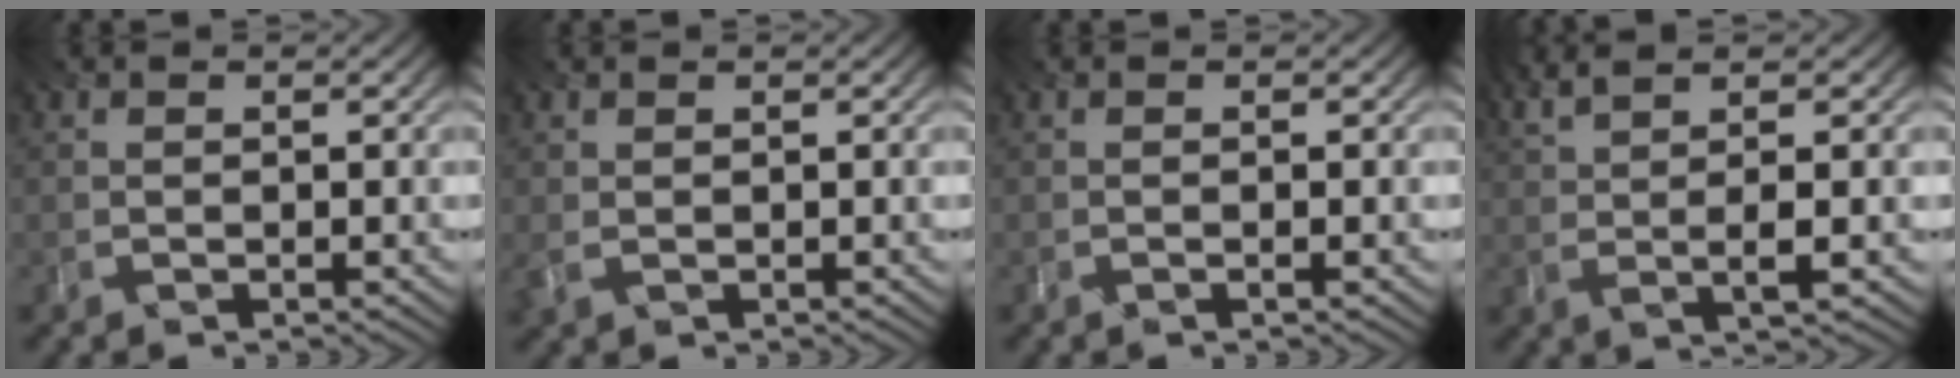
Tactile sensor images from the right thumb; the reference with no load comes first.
{"total": 1.2, "force": [0.4, 0.5, 1.0], "torque": [-0.027, 0.008, 0.010]}
{"total": 0.9, "force": [-0.3, 0.0, 0.8], "torque": [-0.007, 0.003, -0.019]}
{"total": 5.1, "force": [1.7, 0.7, 4.8], "torque": [-0.083, 0.014, 0.020]}